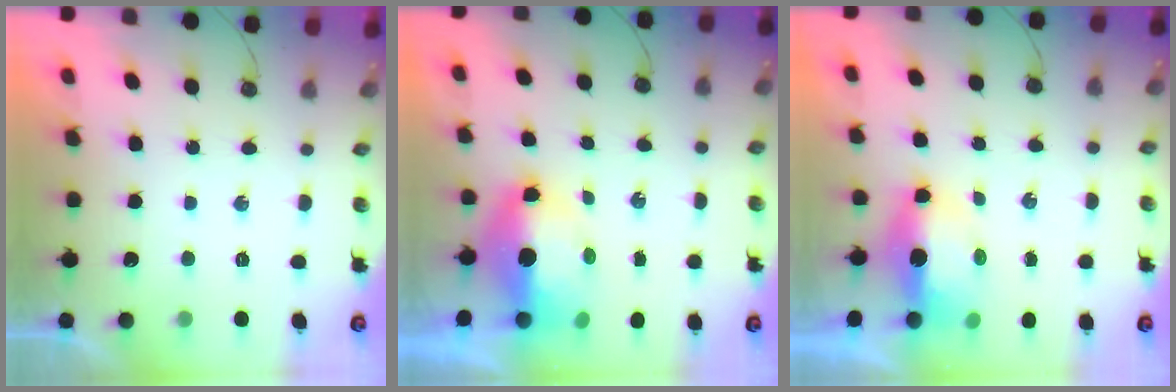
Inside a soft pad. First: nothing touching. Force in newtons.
{"total": 8.8, "press": 8.6, "slide": 1.6}
{"total": 6.8, "press": 6.8, "slide": 0.8}